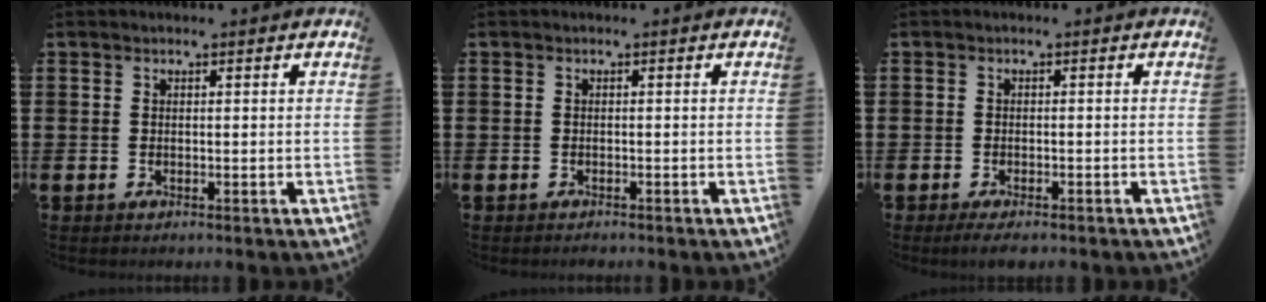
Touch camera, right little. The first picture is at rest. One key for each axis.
{"total": 0.0}
{"total": 1.4, "fx": -0.9, "fy": 0.3, "fz": 1.0, "tx": -0.018, "ty": 0.000, "tz": -0.018}